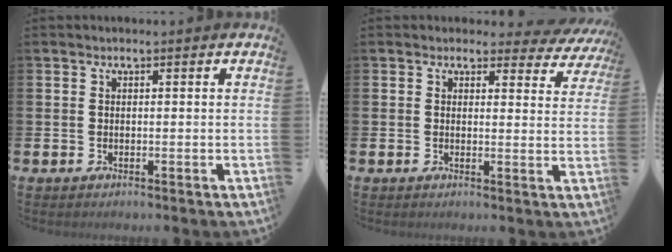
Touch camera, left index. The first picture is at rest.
{"total": 2.1, "force": [1.7, 1.2, 0.3], "torque": [-0.006, -0.011, 0.025]}